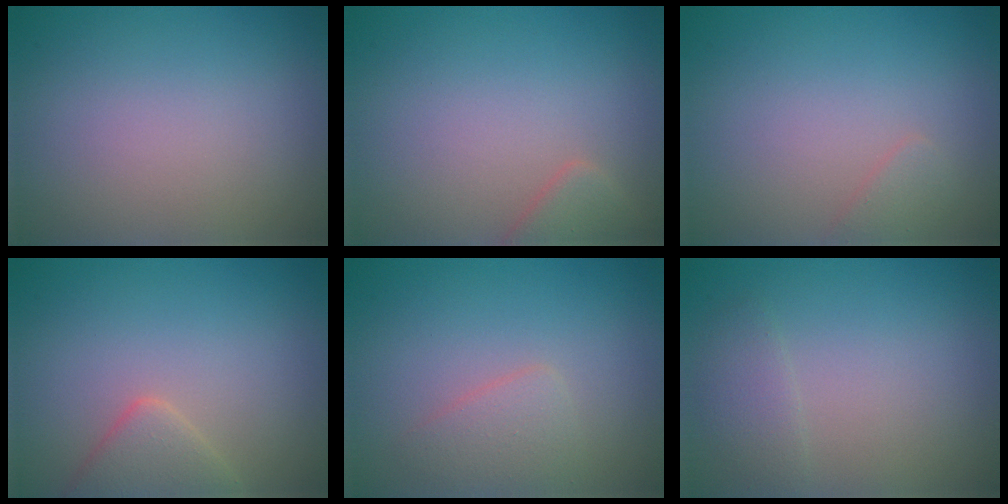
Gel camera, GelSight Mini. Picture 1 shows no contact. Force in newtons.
{"total": 2.0, "press": 2.0, "slide": 0.2}
{"total": 0.9, "press": 0.9, "slide": 0.1}
{"total": 2.8, "press": 2.8, "slide": 0.1}
{"total": 1.9, "press": 1.9, "slide": 0.0}
{"total": 1.5, "press": 1.5, "slide": 0.1}